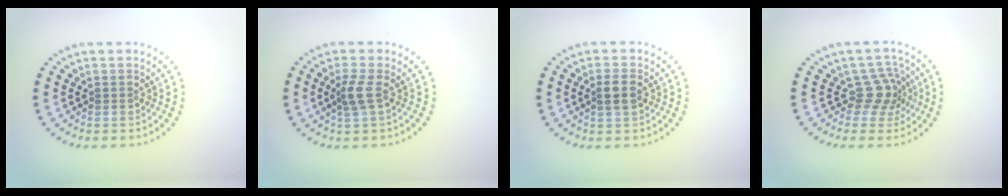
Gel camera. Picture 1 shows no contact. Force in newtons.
{"total": 1.7, "press": 1.4, "slide": 0.9}
{"total": 2.0, "press": 2.0, "slide": 0.6}
{"total": 2.8, "press": 2.1, "slide": 1.9}